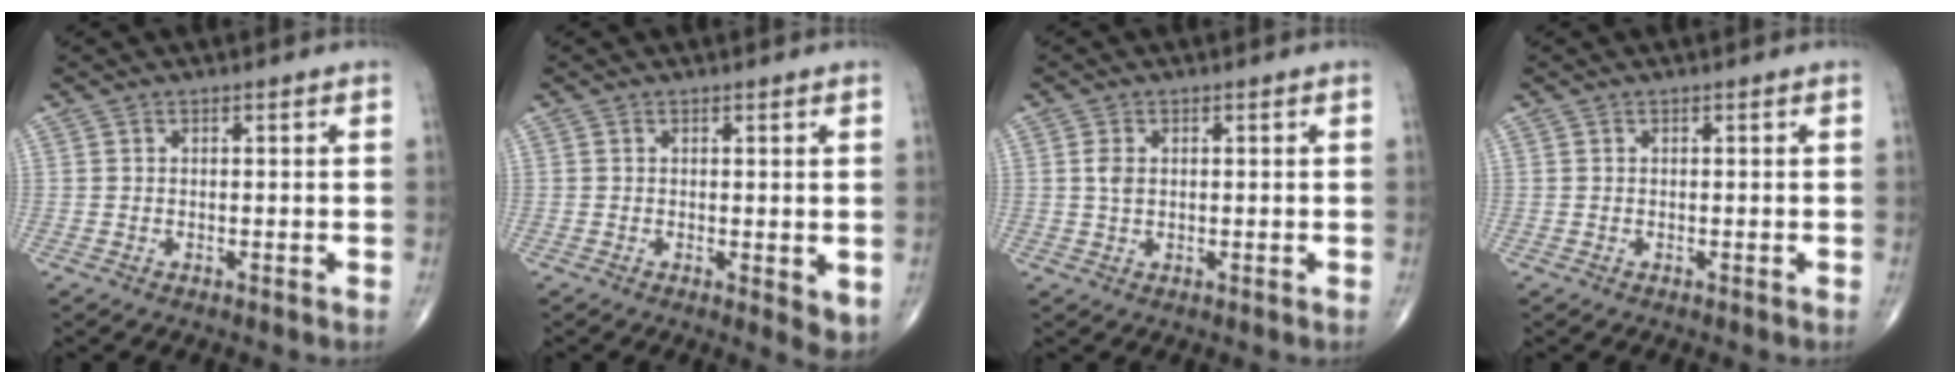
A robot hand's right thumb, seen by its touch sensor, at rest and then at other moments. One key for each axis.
{"total": 3.9, "fx": -0.2, "fy": 1.4, "fz": 3.6, "tx": -0.041, "ty": -0.012, "tz": -0.002}
{"total": 2.1, "fx": 0.4, "fy": 1.4, "fz": 1.6, "tx": -0.028, "ty": 0.000, "tz": 0.008}
{"total": 0.0}